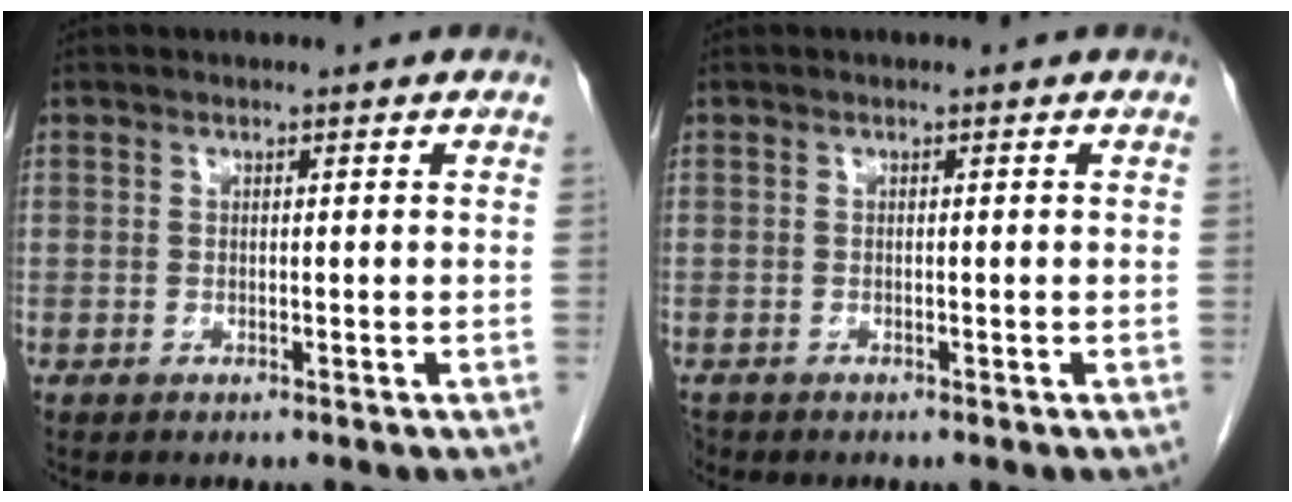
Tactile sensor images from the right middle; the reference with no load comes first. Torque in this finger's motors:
{"motor_torque": [0.00, -0.06, -0.04, -0.02]}